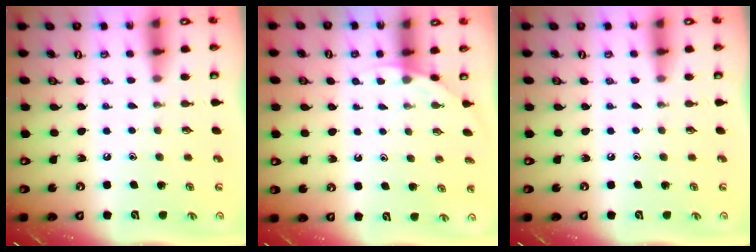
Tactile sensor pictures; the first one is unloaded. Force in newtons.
{"total": 3.2, "press": 3.2, "slide": 0.2}
{"total": 0.0}